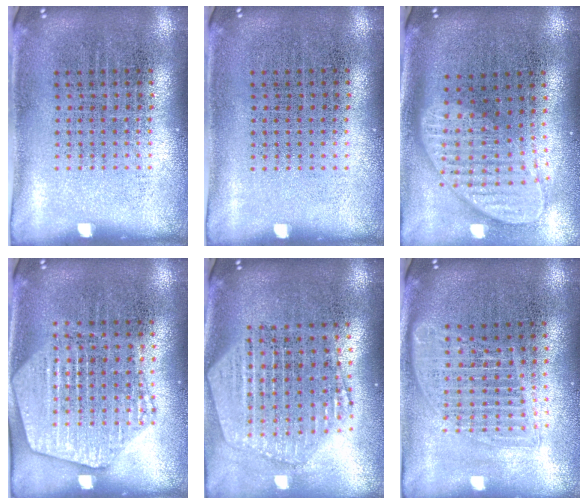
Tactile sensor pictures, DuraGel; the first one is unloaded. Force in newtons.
{"total": 0.0}
{"total": 2.0, "press": 1.6, "slide": 1.2}
{"total": 1.9, "press": 1.9, "slide": 0.3}
{"total": 2.4, "press": 2.1, "slide": 1.3}
{"total": 1.6, "press": 1.4, "slide": 0.8}